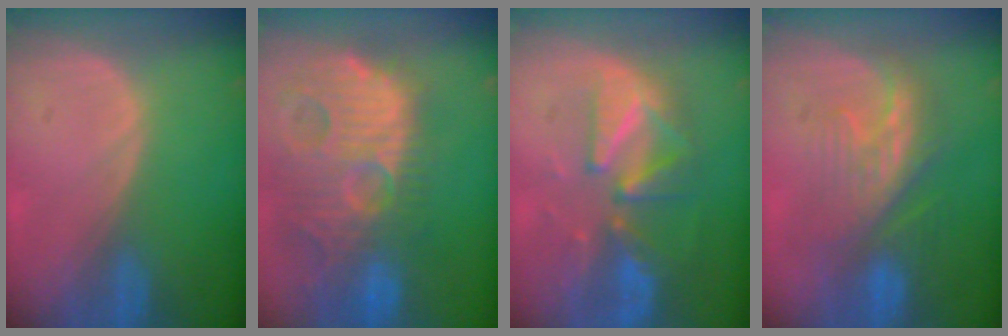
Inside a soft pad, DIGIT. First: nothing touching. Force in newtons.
{"total": 14.8, "press": 12.6, "slide": 7.6}
{"total": 9.7, "press": 8.6, "slide": 4.4}
{"total": 8.0, "press": 7.9, "slide": 1.5}